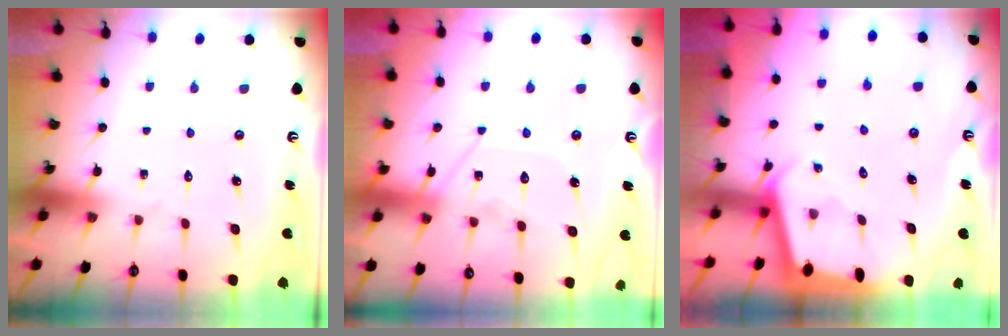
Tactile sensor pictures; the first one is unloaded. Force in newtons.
{"total": 12.6, "press": 12.5, "slide": 1.2}
{"total": 2.3, "press": 2.3, "slide": 0.1}